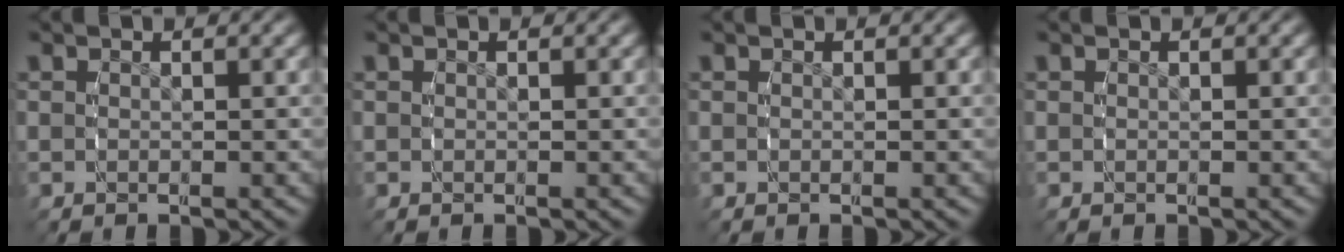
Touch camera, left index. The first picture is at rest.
{"total": 0.0}
{"total": 0.0}
{"total": 0.0}